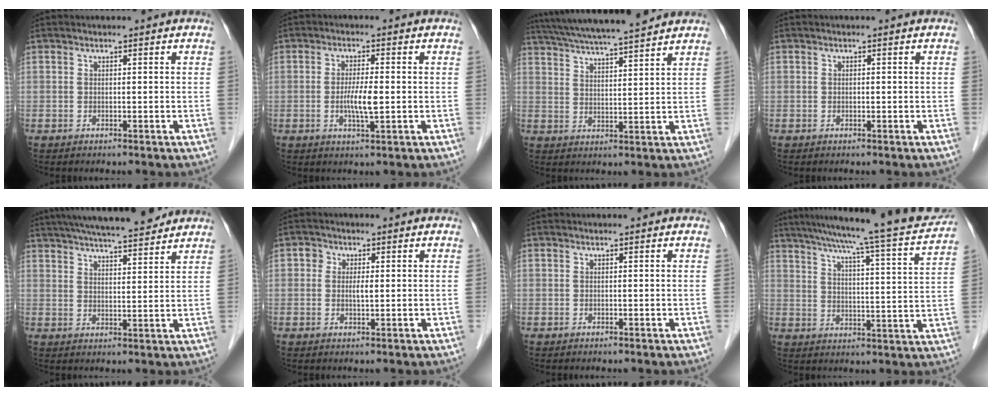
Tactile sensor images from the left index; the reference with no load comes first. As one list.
[{"total": 4.3, "force": [-0.6, 0.5, 4.2], "torque": [-0.084, -0.006, -0.011]}, {"total": 15.0, "force": [13.3, 0.5, 6.8], "torque": [-0.125, 0.027, 0.207]}, {"total": 0.0}, {"total": 15.7, "force": [13.8, 1.8, 7.2], "torque": [-0.122, 0.026, 0.206]}, {"total": 2.3, "force": [0.2, 1.4, 1.8], "torque": [-0.029, 0.005, 0.002]}, {"total": 0.0}, {"total": 21.1, "force": [18.5, 0.1, 10.2], "torque": [-0.162, -0.023, 0.242]}]